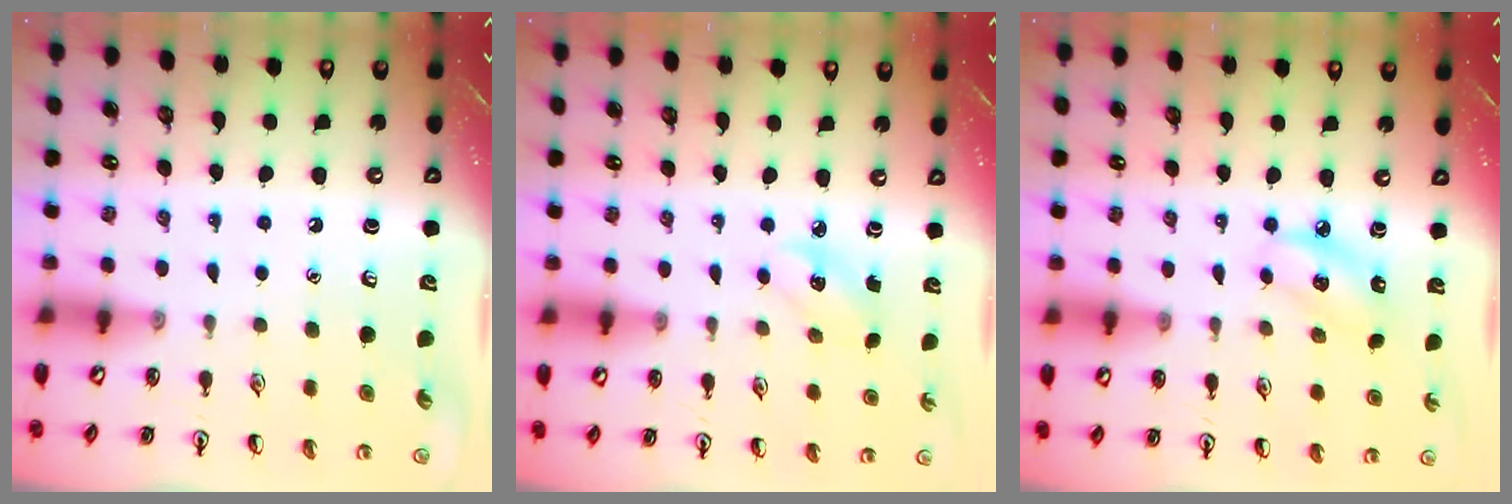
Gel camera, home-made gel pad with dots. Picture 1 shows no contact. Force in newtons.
{"total": 2.7, "press": 2.6, "slide": 0.7}
{"total": 5.4, "press": 5.4, "slide": 1.0}